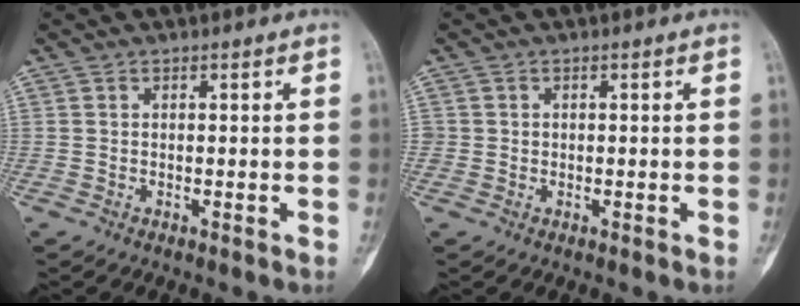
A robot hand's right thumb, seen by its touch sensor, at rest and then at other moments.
{"total": 0.8, "force": [0.1, 0.8, -0.1], "torque": [0.013, 0.006, -0.001]}